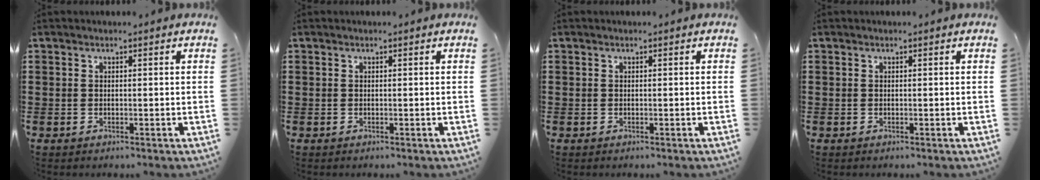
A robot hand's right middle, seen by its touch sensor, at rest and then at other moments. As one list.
[{"total": 0.0}, {"total": 0.0}, {"total": 0.0}]